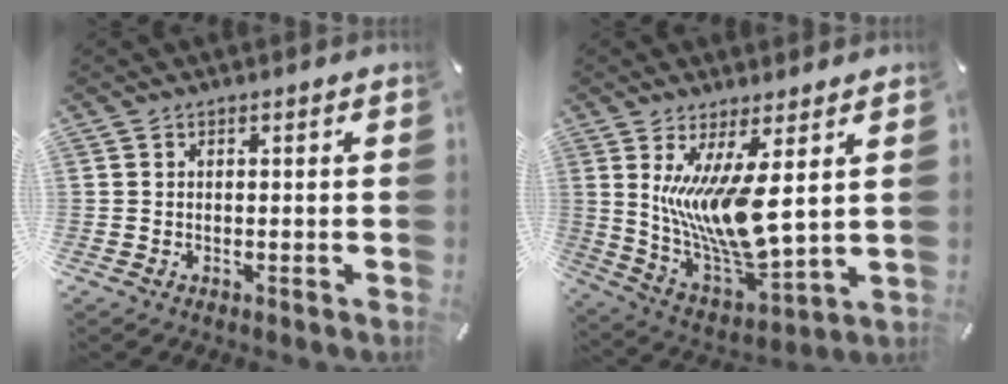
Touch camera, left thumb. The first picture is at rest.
{"total": 14.8, "force": [4.9, 4.1, 13.4], "torque": [-0.287, -0.052, 0.077]}